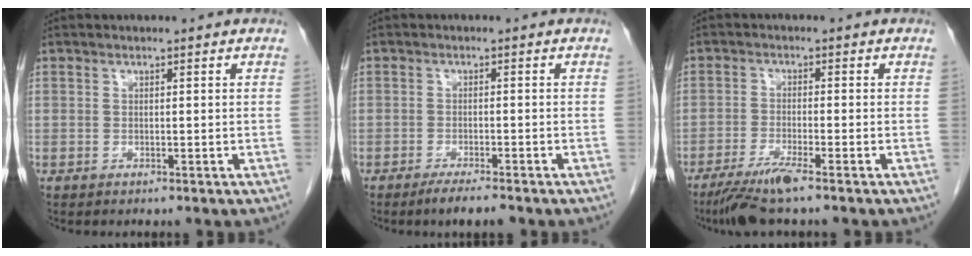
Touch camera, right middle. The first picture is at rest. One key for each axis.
{"total": 3.5, "fx": -2.8, "fy": 0.2, "fz": 2.2, "tx": -0.038, "ty": -0.006, "tz": -0.047}
{"total": 5.9, "fx": -4.3, "fy": -0.3, "fz": 4.0, "tx": -0.078, "ty": -0.018, "tz": -0.084}